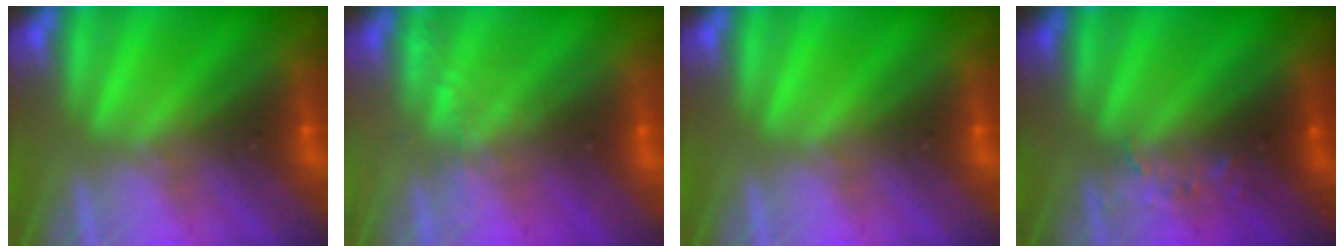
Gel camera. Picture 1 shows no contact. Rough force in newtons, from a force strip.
{"total": 2.2}
{"total": 0.0}
{"total": 2.6}